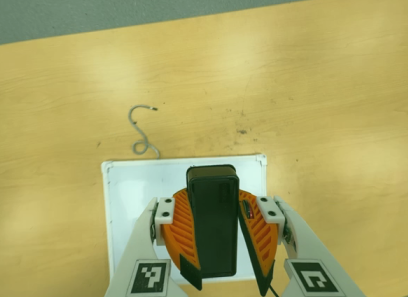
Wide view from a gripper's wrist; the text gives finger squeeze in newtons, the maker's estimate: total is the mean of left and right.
{"total": 10.5, "left": 10.5, "right": 10.4}